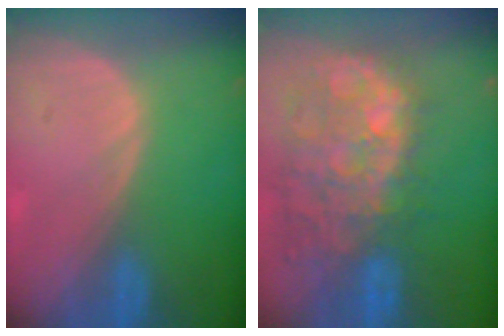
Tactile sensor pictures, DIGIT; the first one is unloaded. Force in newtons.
{"total": 12.9, "press": 11.6, "slide": 5.8}